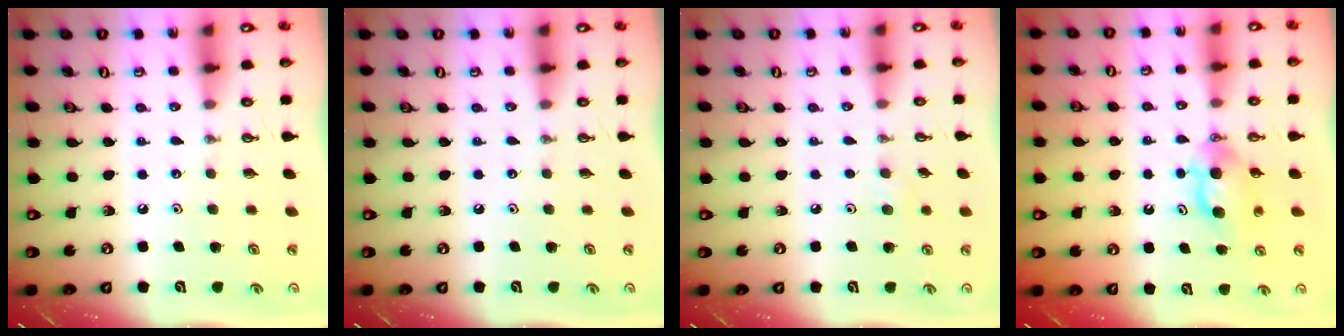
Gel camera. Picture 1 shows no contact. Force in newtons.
{"total": 0.0}
{"total": 5.4, "press": 4.9, "slide": 2.2}
{"total": 6.4, "press": 6.4, "slide": 0.4}